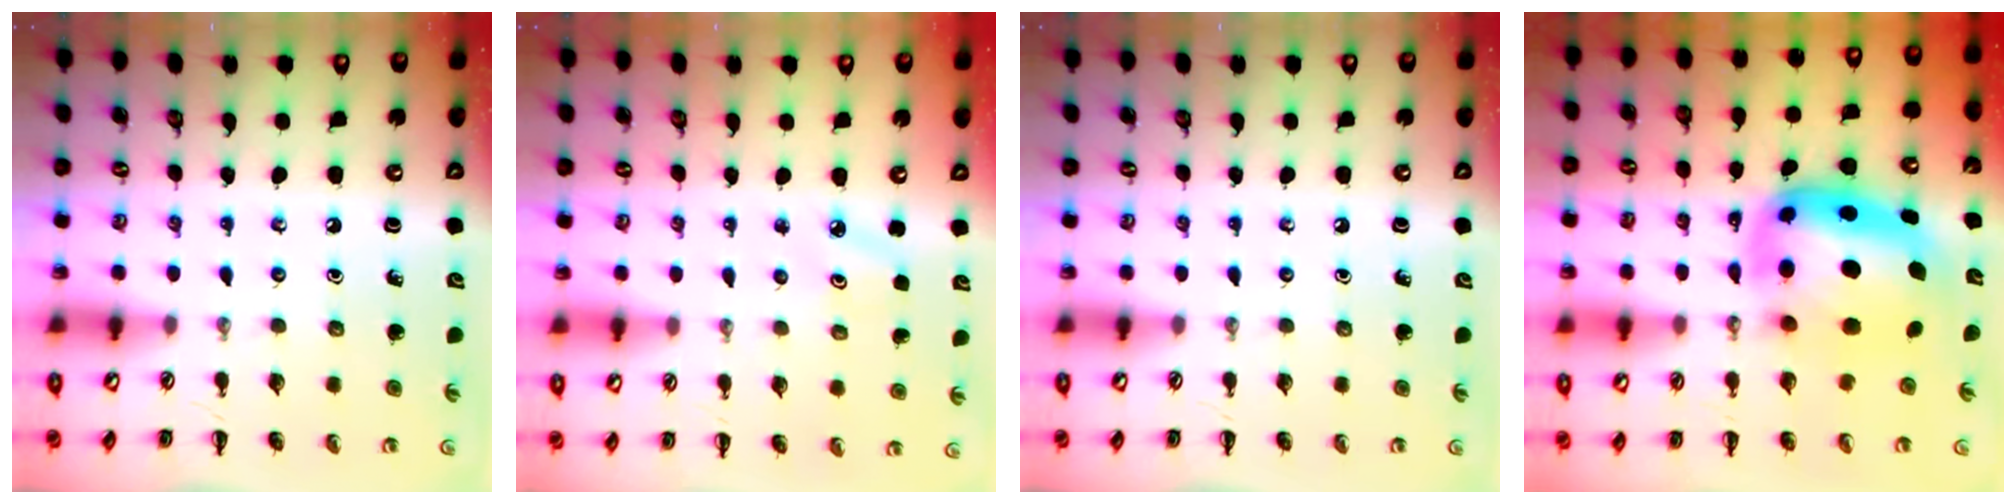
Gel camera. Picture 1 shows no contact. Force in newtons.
{"total": 2.7, "press": 2.5, "slide": 0.8}
{"total": 0.0}
{"total": 11.2, "press": 10.8, "slide": 3.1}